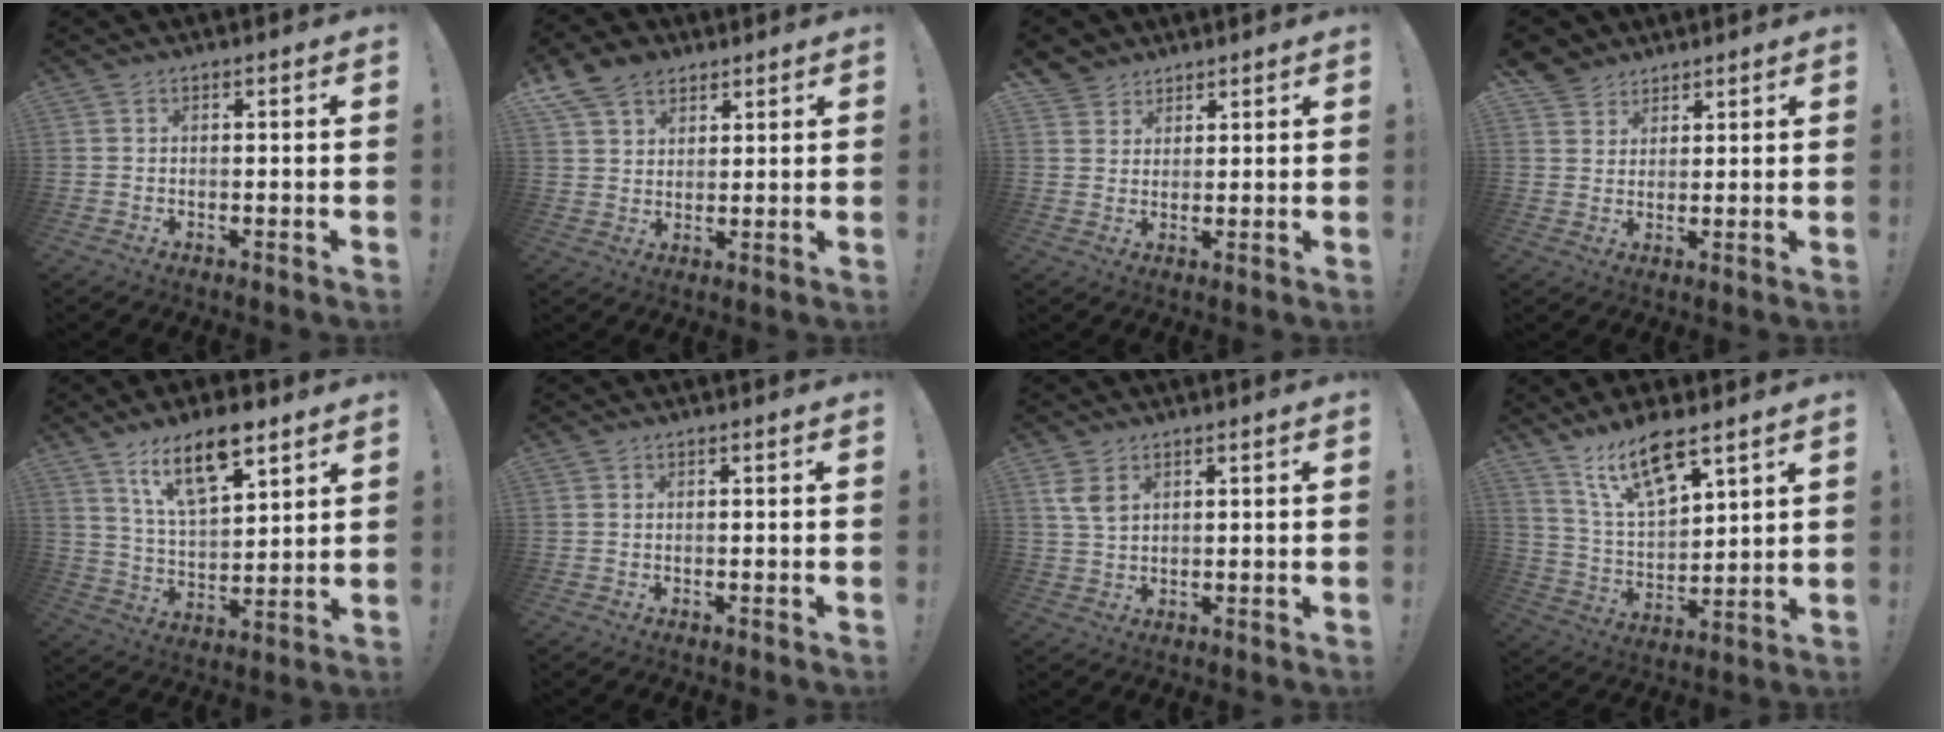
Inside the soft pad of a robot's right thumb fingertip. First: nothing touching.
{"total": 10.0, "force": [6.2, 6.9, 3.7], "torque": [-0.063, -0.026, 0.123]}
{"total": 4.5, "force": [3.3, 3.1, 0.0], "torque": [0.003, -0.026, 0.063]}
{"total": 5.1, "force": [4.0, 3.1, 0.2], "torque": [-0.001, -0.030, 0.077]}
{"total": 14.2, "force": [9.2, 5.8, 9.2], "torque": [-0.153, -0.046, 0.159]}
{"total": 0.0}
{"total": 4.9, "force": [2.6, 2.6, 3.2], "torque": [-0.052, -0.010, 0.049]}
{"total": 13.5, "force": [9.8, 4.7, 7.9], "torque": [-0.151, -0.055, 0.175]}